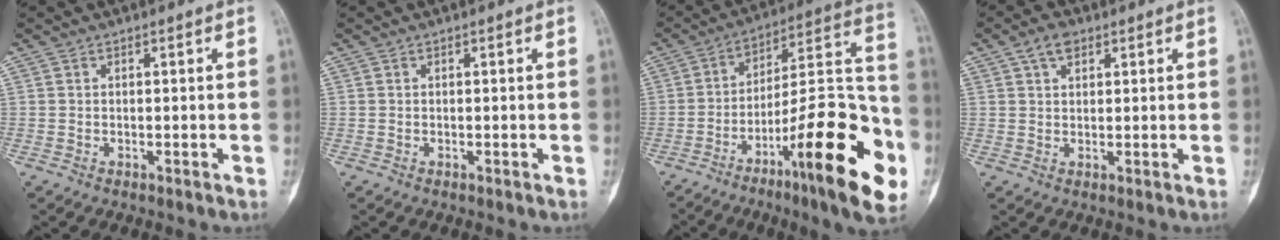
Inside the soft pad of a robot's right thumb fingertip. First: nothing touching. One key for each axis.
{"total": 0.0}
{"total": 26.3, "fx": -11.1, "fy": 6.0, "fz": 23.1, "tx": -0.307, "ty": 0.061, "tz": -0.165}
{"total": 3.7, "fx": 1.9, "fy": 2.2, "fz": 2.2, "tx": -0.028, "ty": 0.005, "tz": 0.034}